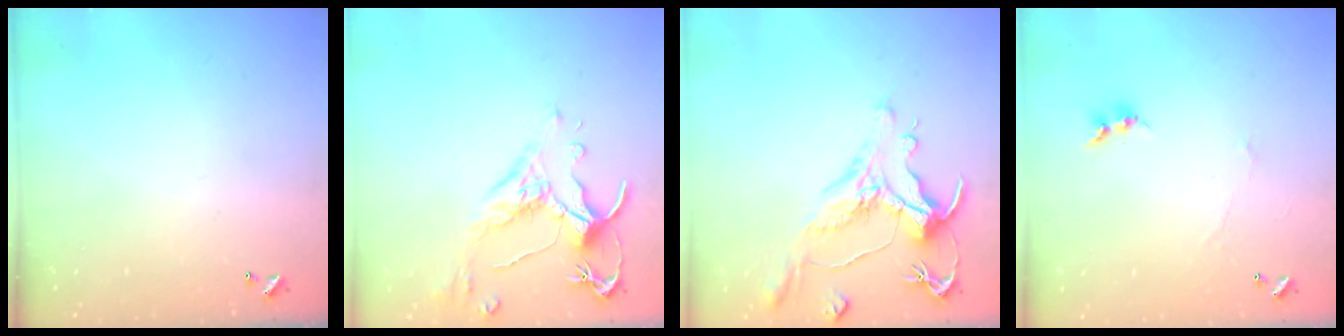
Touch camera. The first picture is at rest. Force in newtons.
{"total": 2.5, "press": 2.1, "slide": 1.4}
{"total": 1.5, "press": 0.4, "slide": 1.5}
{"total": 0.6, "press": 0.3, "slide": 0.5}